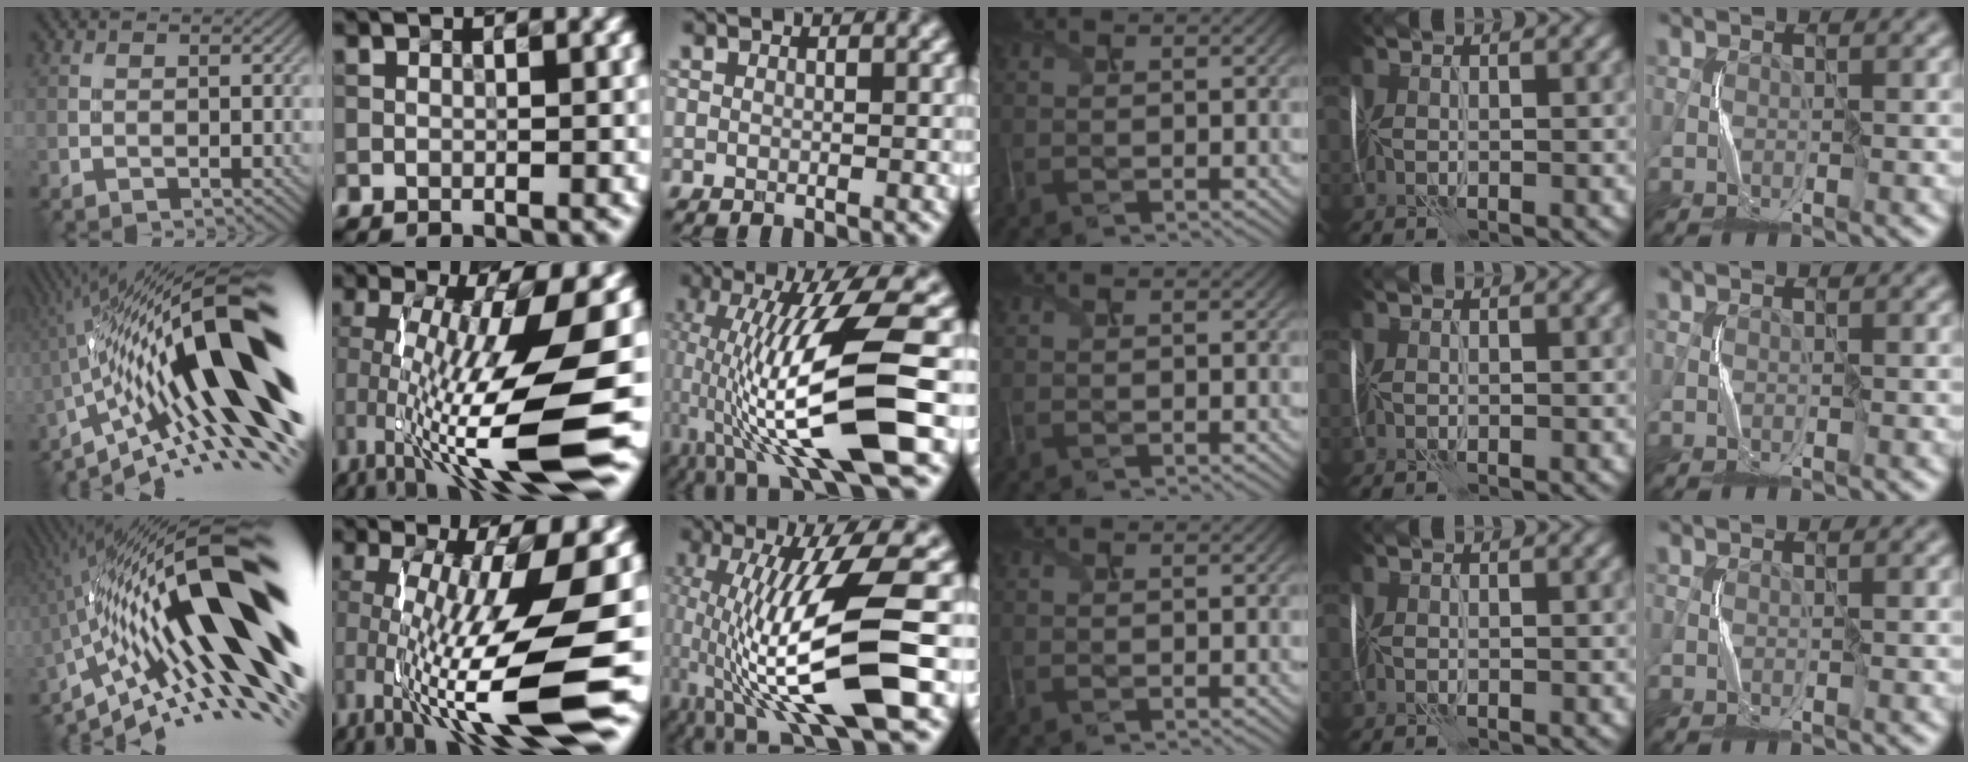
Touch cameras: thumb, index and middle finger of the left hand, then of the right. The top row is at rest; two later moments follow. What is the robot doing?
{"motion": "shake", "object": "plastic piggy bank"}